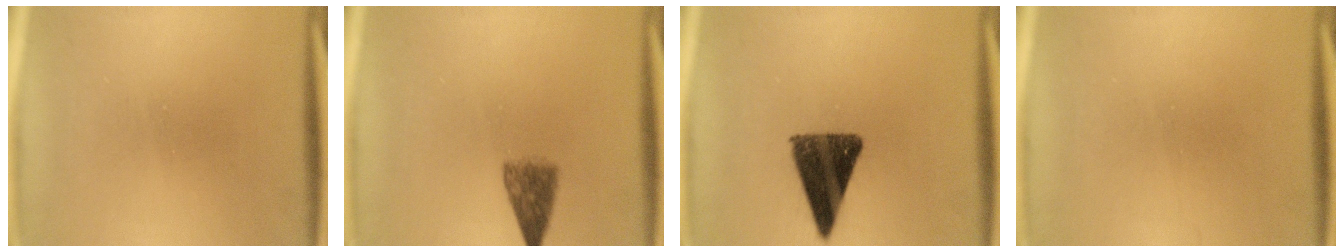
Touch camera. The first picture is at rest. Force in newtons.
{"total": 4.1}
{"total": 12.1}
{"total": 1.1}